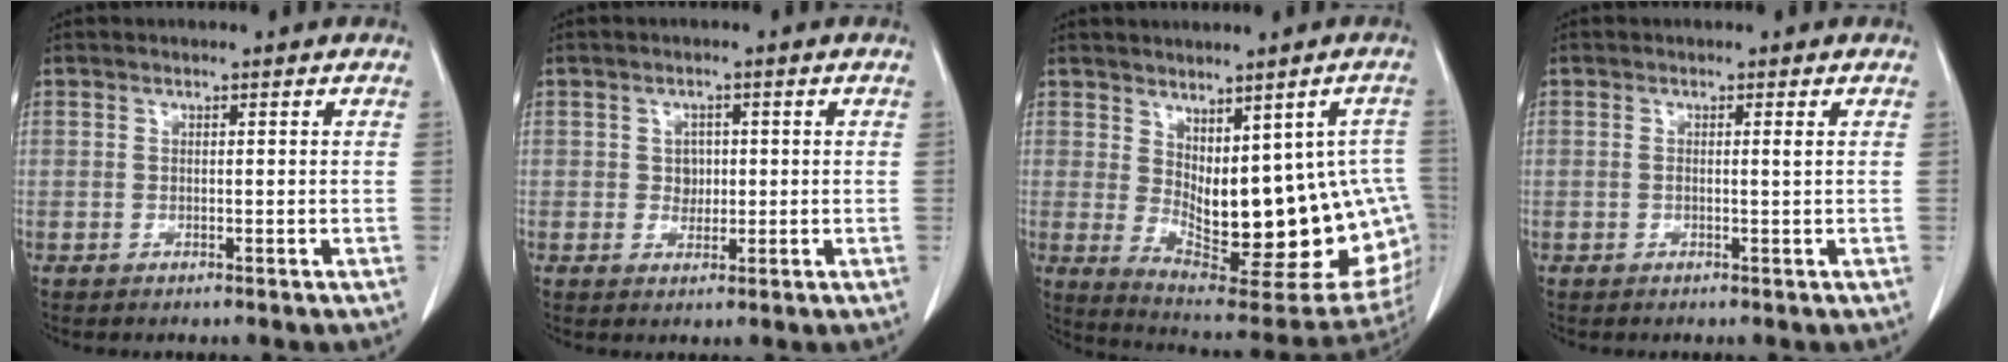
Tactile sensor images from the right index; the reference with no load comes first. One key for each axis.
{"total": 2.5, "fx": 0.2, "fy": 2.1, "fz": 1.4, "tx": -0.017, "ty": 0.003, "tz": 0.006}
{"total": 22.0, "fx": -1.5, "fy": 8.5, "fz": 20.2, "tx": -0.201, "ty": -0.003, "tz": 0.006}
{"total": 0.8, "fx": 0.2, "fy": -0.1, "fz": 0.7, "tx": -0.014, "ty": 0.000, "tz": 0.001}